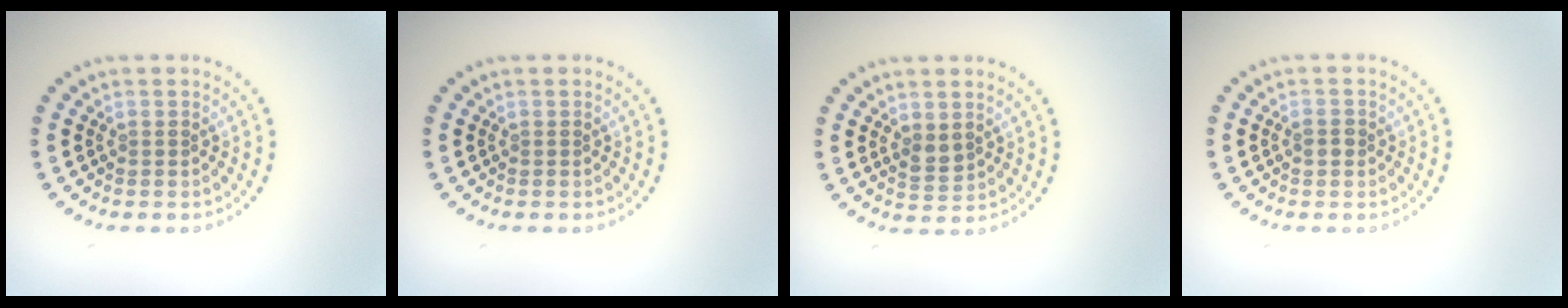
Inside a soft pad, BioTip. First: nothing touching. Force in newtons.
{"total": 0.0}
{"total": 1.7, "press": 1.7, "slide": 0.4}
{"total": 1.2, "press": 1.2, "slide": 0.1}